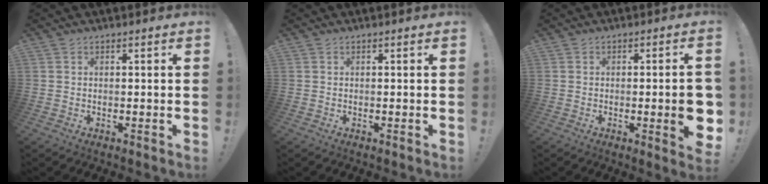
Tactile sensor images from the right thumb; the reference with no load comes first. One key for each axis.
{"total": 0.0}
{"total": 7.9, "fx": -1.3, "fy": 1.1, "fz": 7.7, "tx": -0.099, "ty": -0.006, "tz": -0.020}